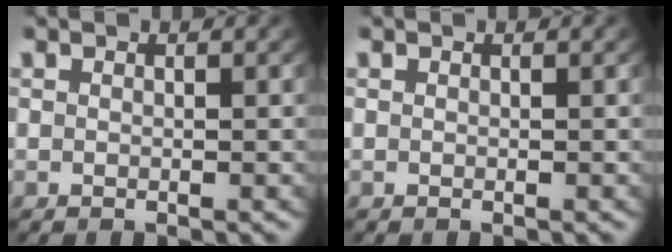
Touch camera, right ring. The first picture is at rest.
{"total": 0.0}